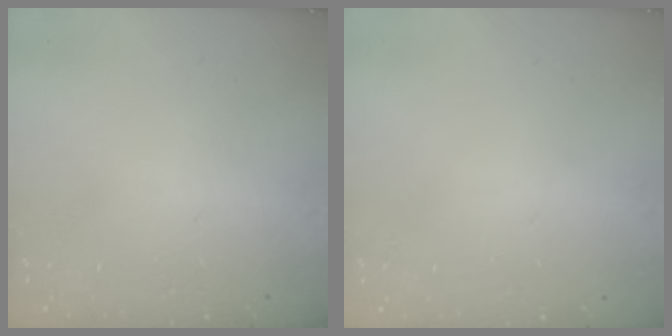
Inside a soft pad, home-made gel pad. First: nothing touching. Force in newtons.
{"total": 0.0}